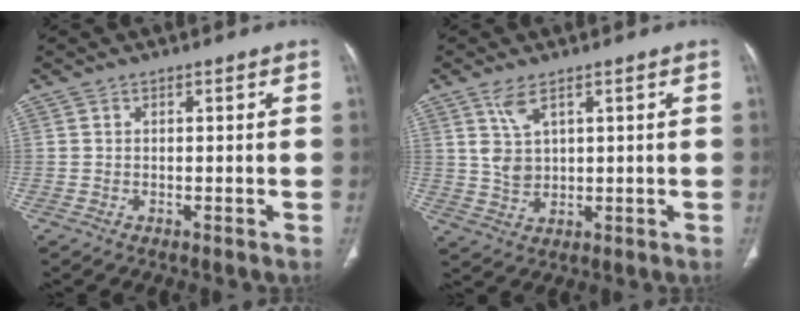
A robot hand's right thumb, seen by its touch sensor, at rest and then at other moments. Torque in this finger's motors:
{"motor_torque": [0.78, 0.69, 0.35, -0.53, 0.21]}